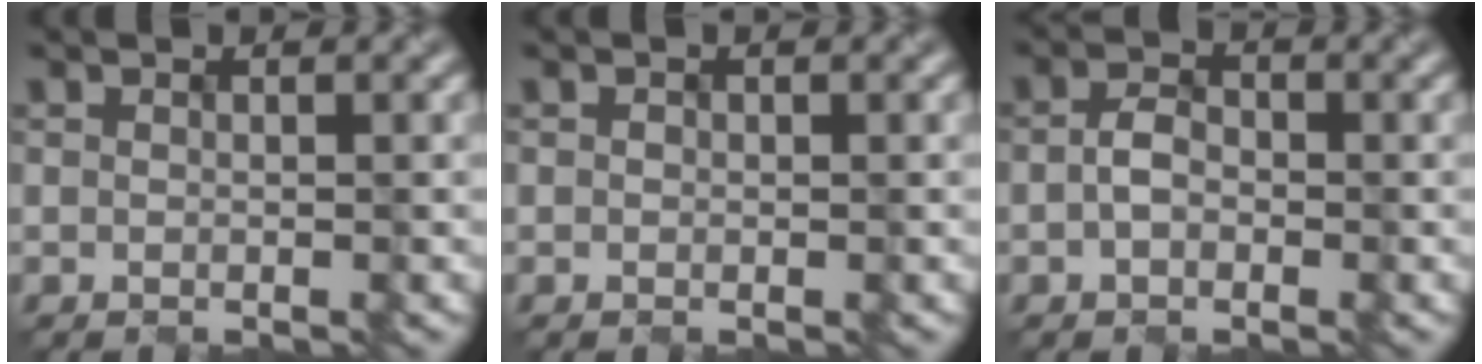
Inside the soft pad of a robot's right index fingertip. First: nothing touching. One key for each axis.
{"total": 0.0}
{"total": 2.0, "fx": -0.6, "fy": 1.5, "fz": 1.3, "tx": -0.029, "ty": 0.001, "tz": -0.010}